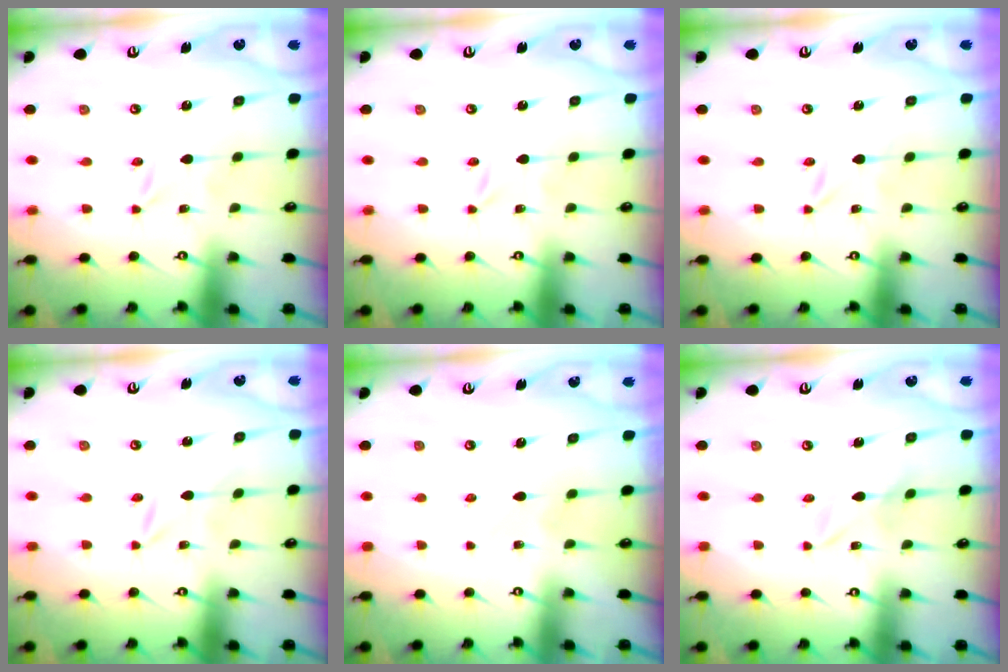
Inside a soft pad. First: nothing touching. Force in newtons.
{"total": 0.0}
{"total": 0.0}
{"total": 0.0}
{"total": 3.0, "press": 3.0, "slide": 0.3}
{"total": 2.9, "press": 2.9, "slide": 0.3}